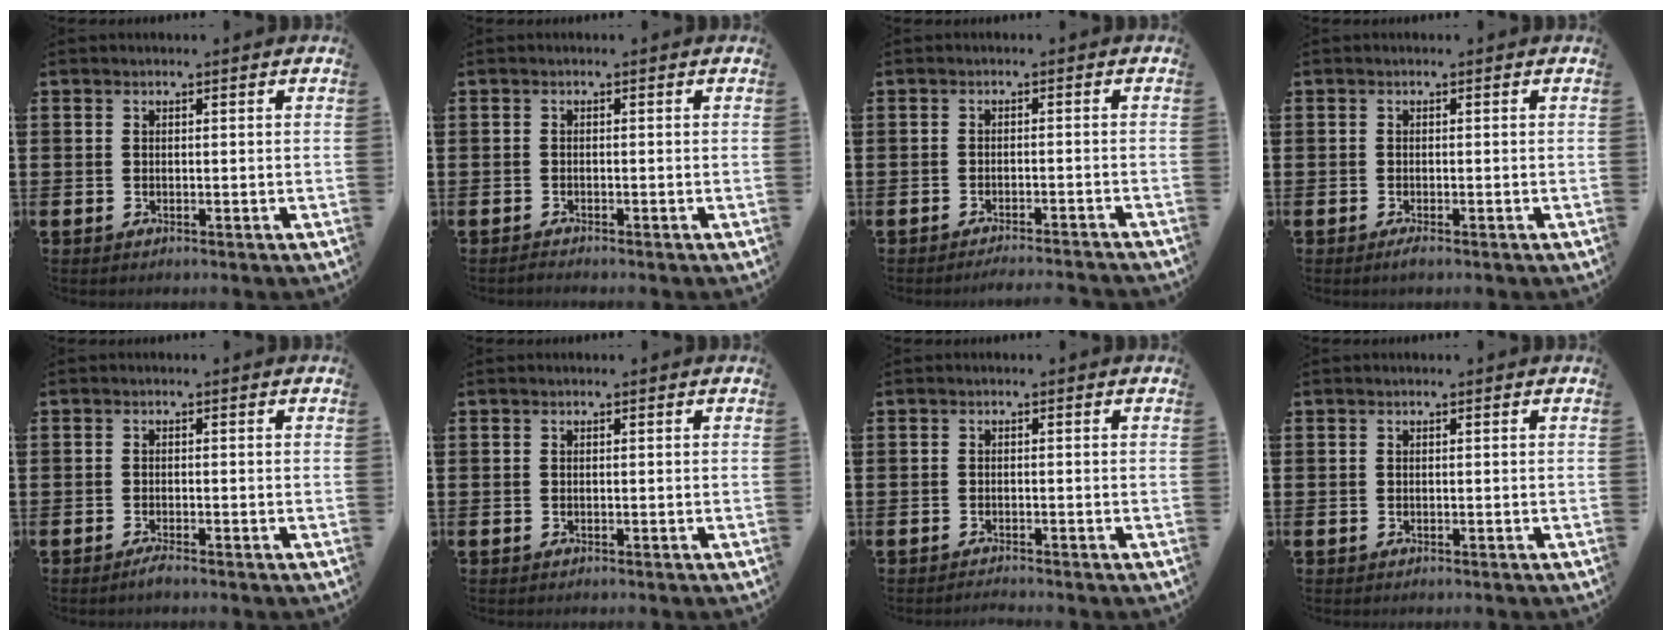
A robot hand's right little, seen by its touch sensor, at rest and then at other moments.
{"total": 0.6, "force": [-0.6, 0.0, 0.2], "torque": [-0.004, -0.003, -0.011]}
{"total": 1.5, "force": [-1.5, -0.2, 0.3], "torque": [-0.004, 0.003, -0.029]}
{"total": 0.8, "force": [-0.4, 0.1, 0.7], "torque": [-0.011, -0.001, -0.007]}
{"total": 1.1, "force": [-0.8, 0.0, 0.7], "torque": [-0.012, -0.001, -0.016]}
{"total": 0.0}
{"total": 0.8, "force": [-0.8, -0.1, 0.1], "torque": [-0.002, 0.000, -0.016]}
{"total": 0.0}